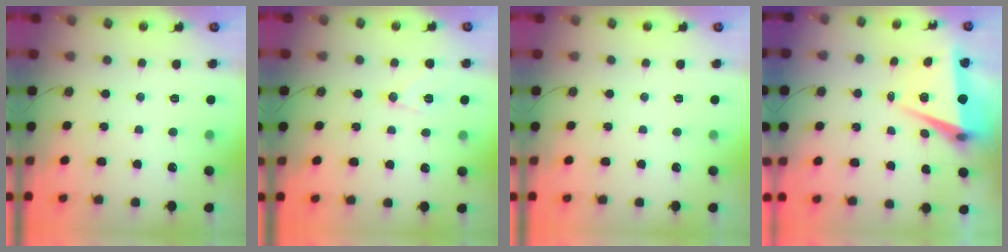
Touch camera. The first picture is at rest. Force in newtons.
{"total": 8.1, "press": 8.0, "slide": 0.9}
{"total": 0.0}
{"total": 7.6, "press": 6.1, "slide": 4.5}